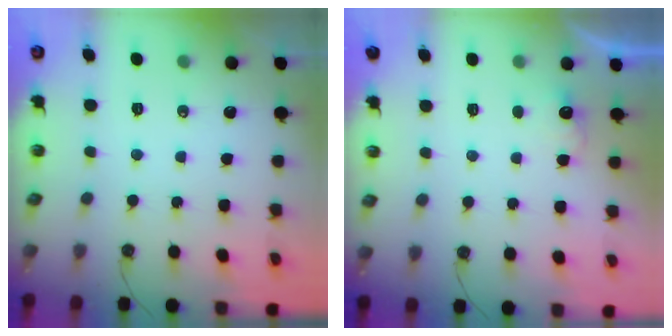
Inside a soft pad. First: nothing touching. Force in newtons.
{"total": 4.5, "press": 4.4, "slide": 0.8}